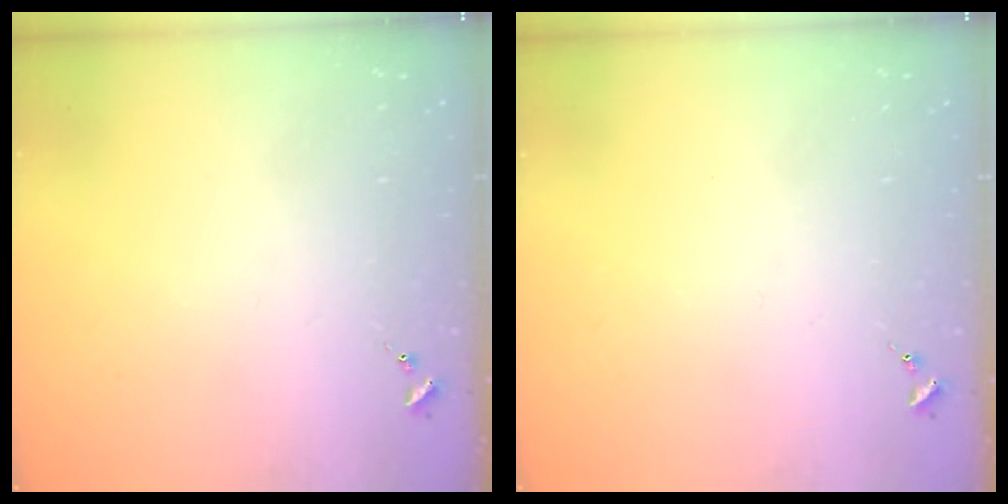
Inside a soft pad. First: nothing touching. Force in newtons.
{"total": 0.0}